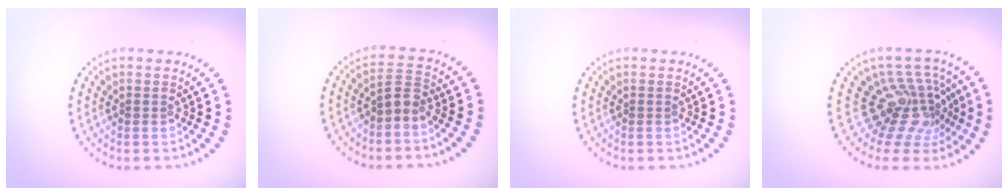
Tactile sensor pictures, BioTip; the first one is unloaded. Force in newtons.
{"total": 1.9, "press": 1.5, "slide": 1.0}
{"total": 0.0}
{"total": 4.5, "press": 3.0, "slide": 3.3}